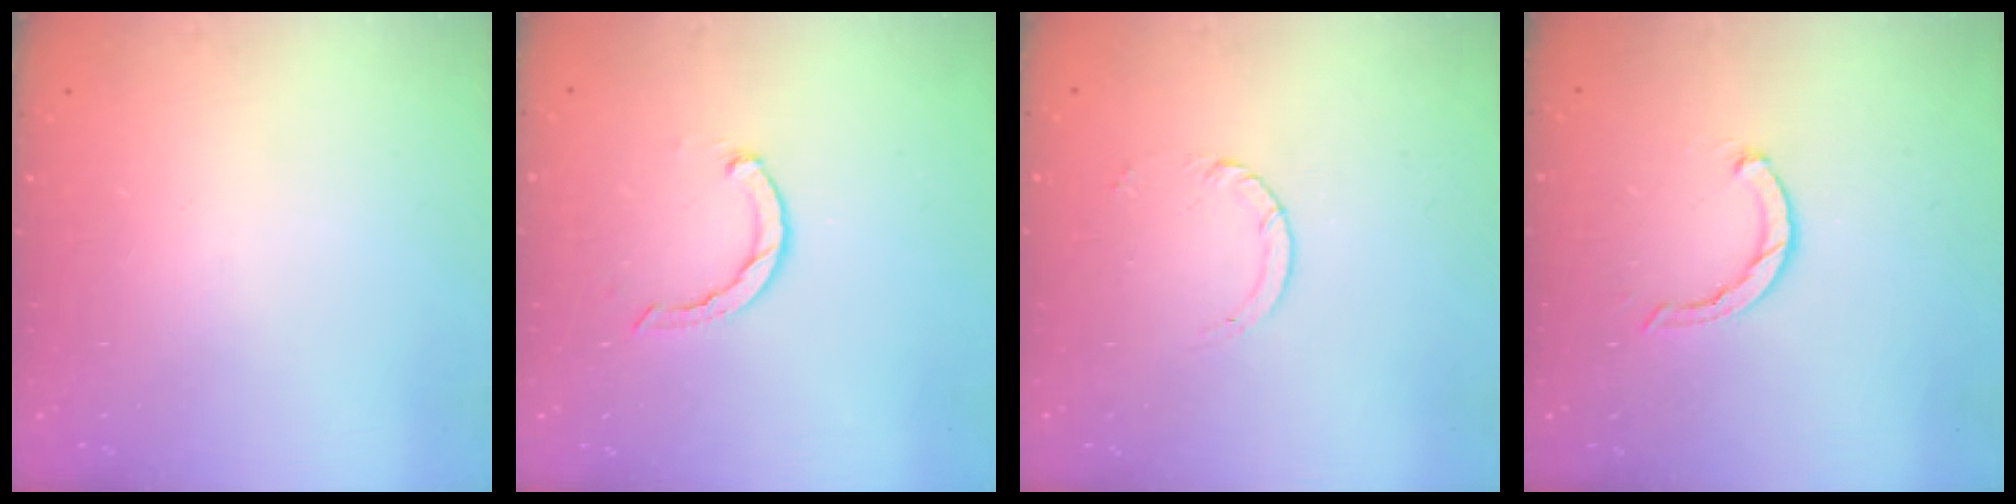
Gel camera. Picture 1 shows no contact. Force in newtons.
{"total": 1.9, "press": 1.9, "slide": 0.3}
{"total": 2.5, "press": 2.4, "slide": 0.2}
{"total": 3.3, "press": 3.2, "slide": 0.7}